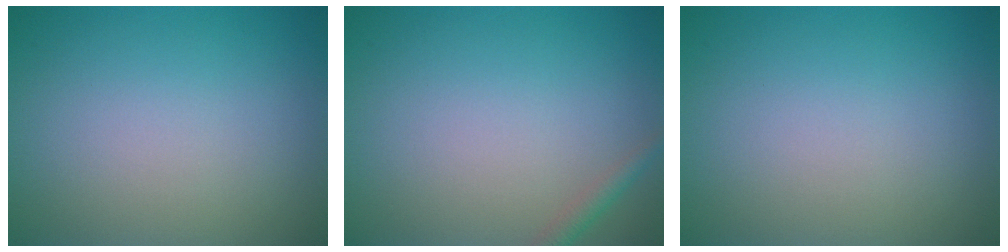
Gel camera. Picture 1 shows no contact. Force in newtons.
{"total": 1.2, "press": 1.2, "slide": 0.0}
{"total": 0.0}